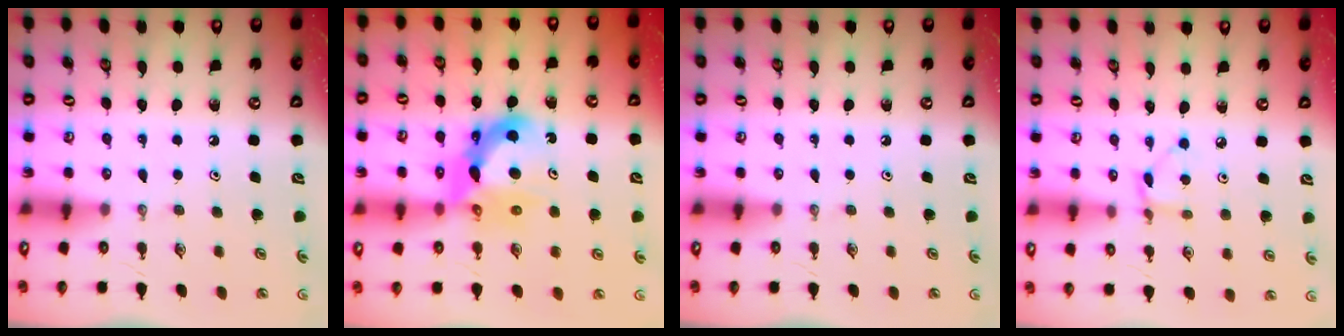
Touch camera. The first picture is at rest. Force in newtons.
{"total": 12.0, "press": 11.9, "slide": 1.0}
{"total": 0.0}
{"total": 2.8, "press": 2.8, "slide": 0.1}